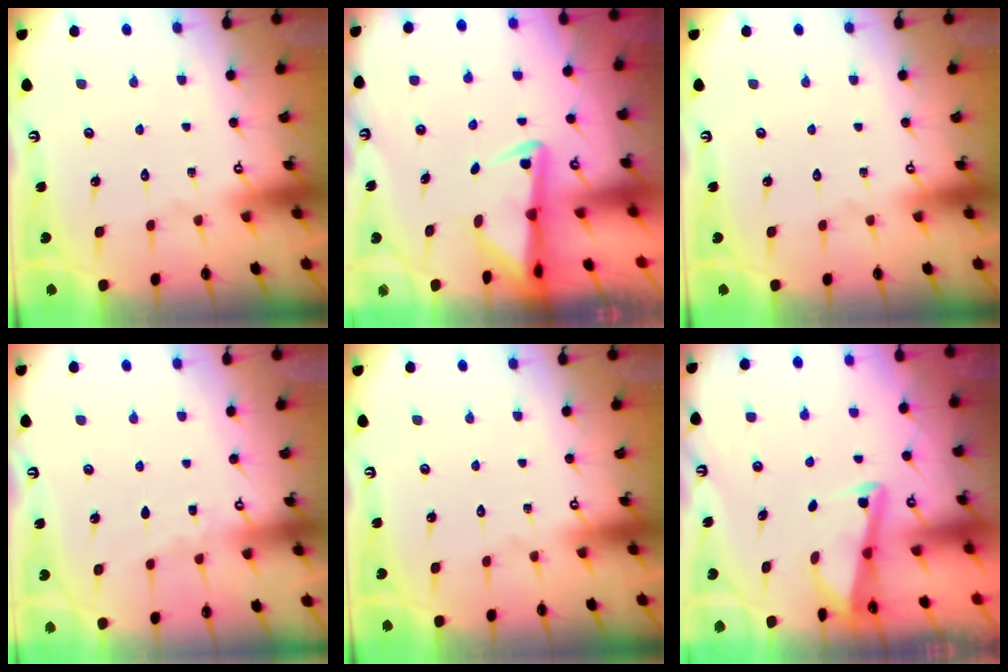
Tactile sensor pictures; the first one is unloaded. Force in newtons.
{"total": 3.5, "press": 3.4, "slide": 0.6}
{"total": 0.0}
{"total": 2.8, "press": 2.8, "slide": 0.4}
{"total": 0.0}
{"total": 2.8, "press": 2.8, "slide": 0.4}